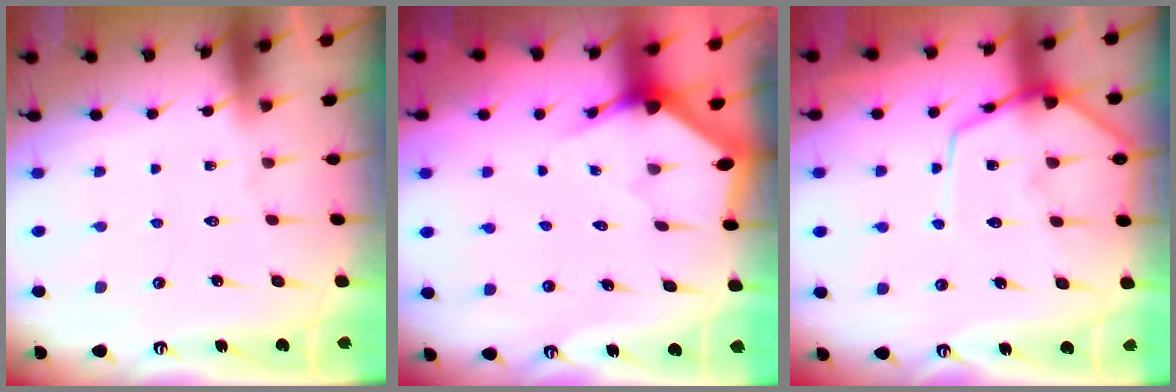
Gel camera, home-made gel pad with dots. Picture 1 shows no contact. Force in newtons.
{"total": 3.0, "press": 3.0, "slide": 0.2}
{"total": 10.6, "press": 10.5, "slide": 1.1}